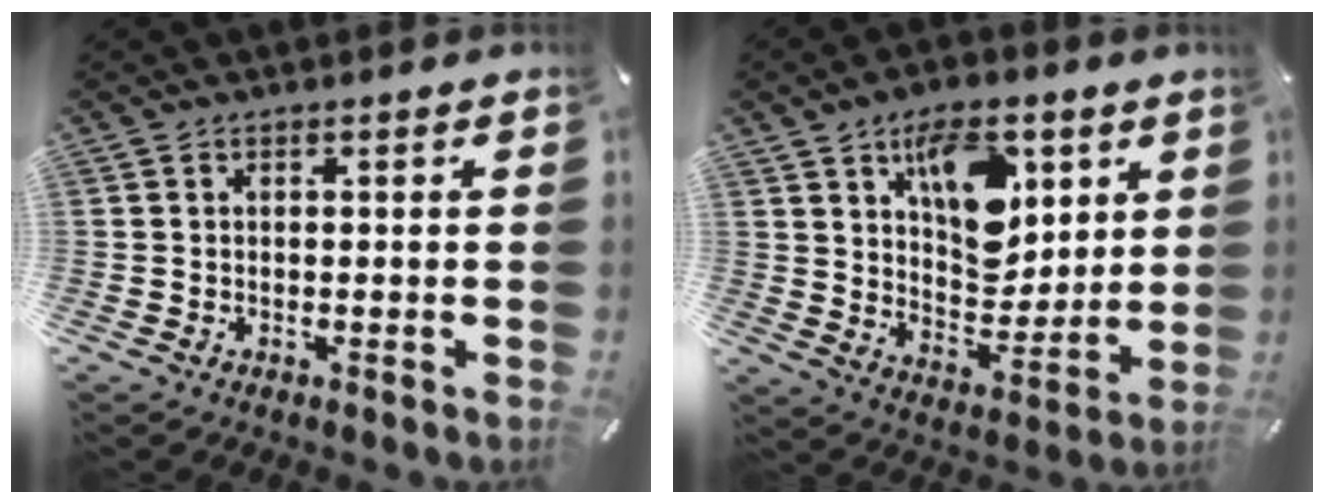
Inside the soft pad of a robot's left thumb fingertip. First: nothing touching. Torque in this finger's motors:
{"motor_torque": [2.46, 2.52, 0.68, -0.29, 0.19]}